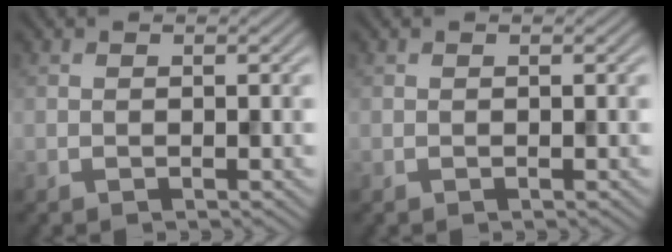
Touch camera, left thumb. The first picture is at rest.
{"total": 0.0}